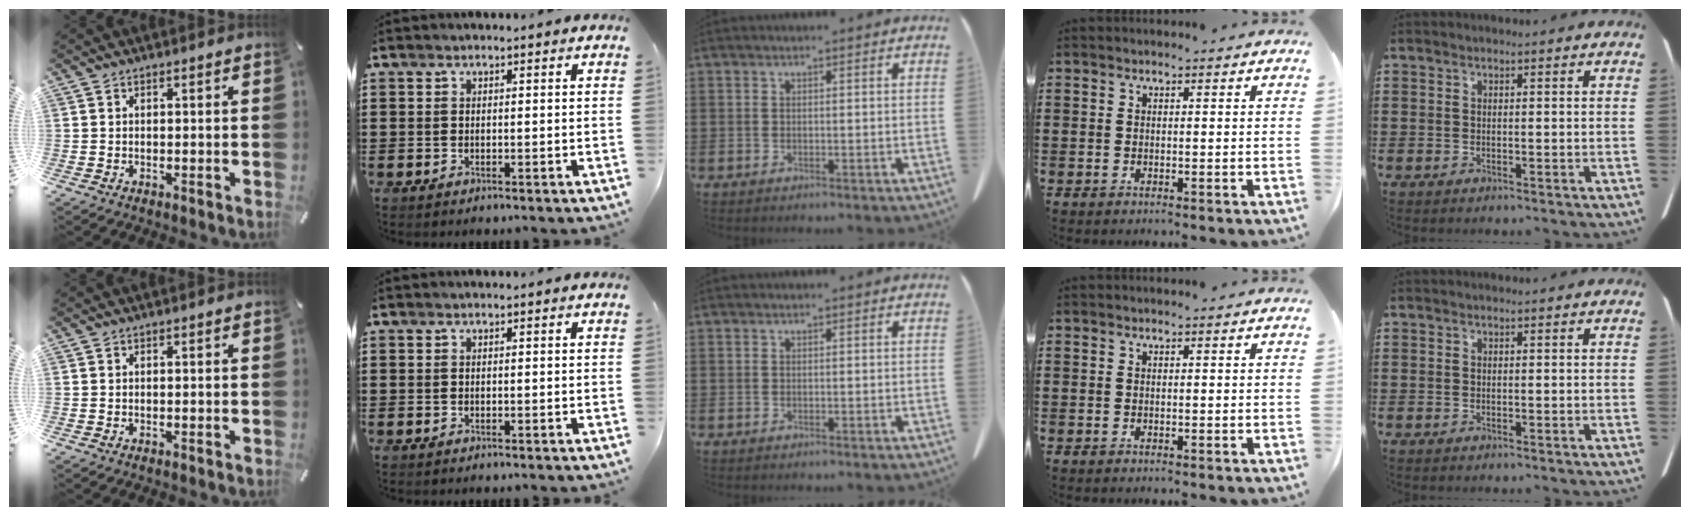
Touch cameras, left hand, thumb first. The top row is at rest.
{}